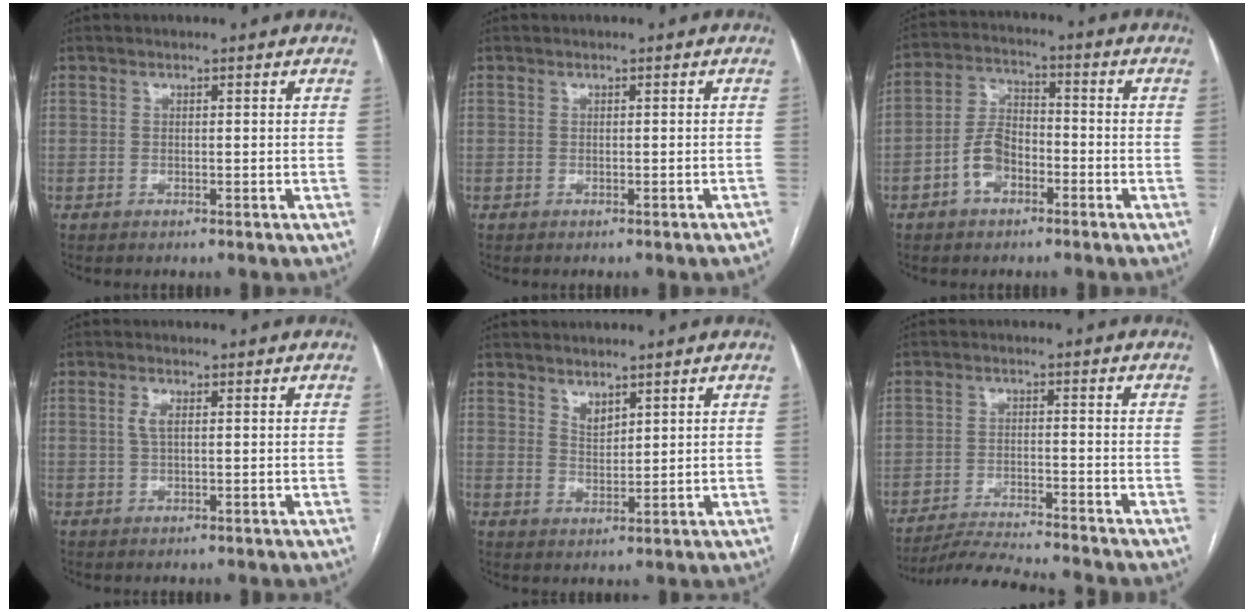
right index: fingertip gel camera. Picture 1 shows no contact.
{"total": 1.2, "force": [-1.0, -0.2, 0.5], "torque": [-0.006, 0.002, -0.012]}
{"total": 7.1, "force": [-3.1, 4.1, 4.8], "torque": [-0.108, 0.018, -0.061]}
{"total": 2.3, "force": [0.5, 0.8, 2.0], "torque": [-0.046, 0.002, 0.012]}
{"total": 2.7, "force": [2.0, 1.1, 1.3], "torque": [-0.025, -0.007, 0.046]}
{"total": 8.9, "force": [-8.5, -1.5, 2.3], "torque": [-0.028, -0.014, -0.148]}